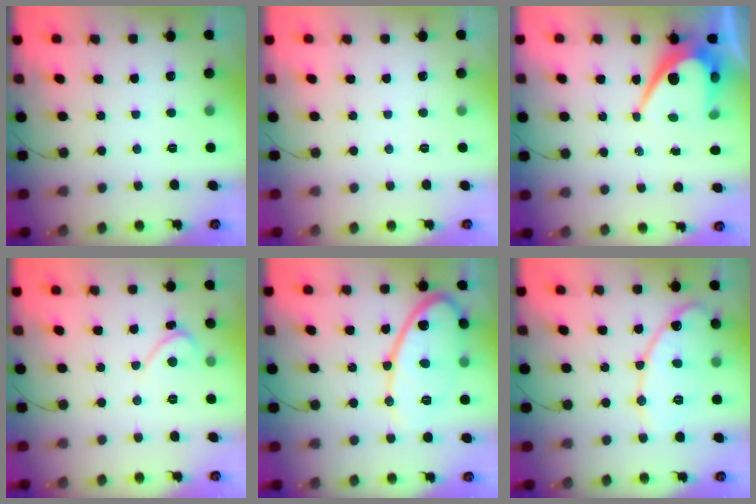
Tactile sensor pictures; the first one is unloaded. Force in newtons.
{"total": 0.0}
{"total": 9.3, "press": 9.3, "slide": 0.7}
{"total": 2.2, "press": 2.2, "slide": 0.2}
{"total": 14.8, "press": 14.8, "slide": 1.3}
{"total": 13.3, "press": 13.2, "slide": 1.3}